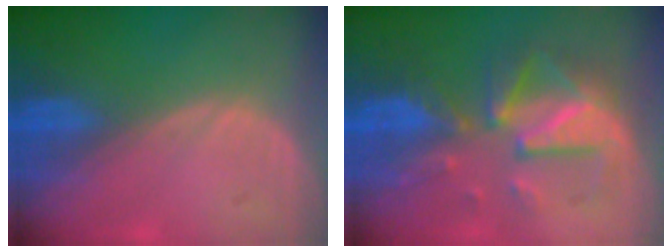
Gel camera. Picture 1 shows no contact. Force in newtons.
{"total": 9.0, "press": 9.0, "slide": 0.4}